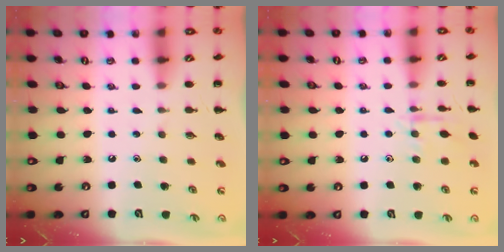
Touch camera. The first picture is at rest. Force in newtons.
{"total": 8.2, "press": 8.1, "slide": 1.3}